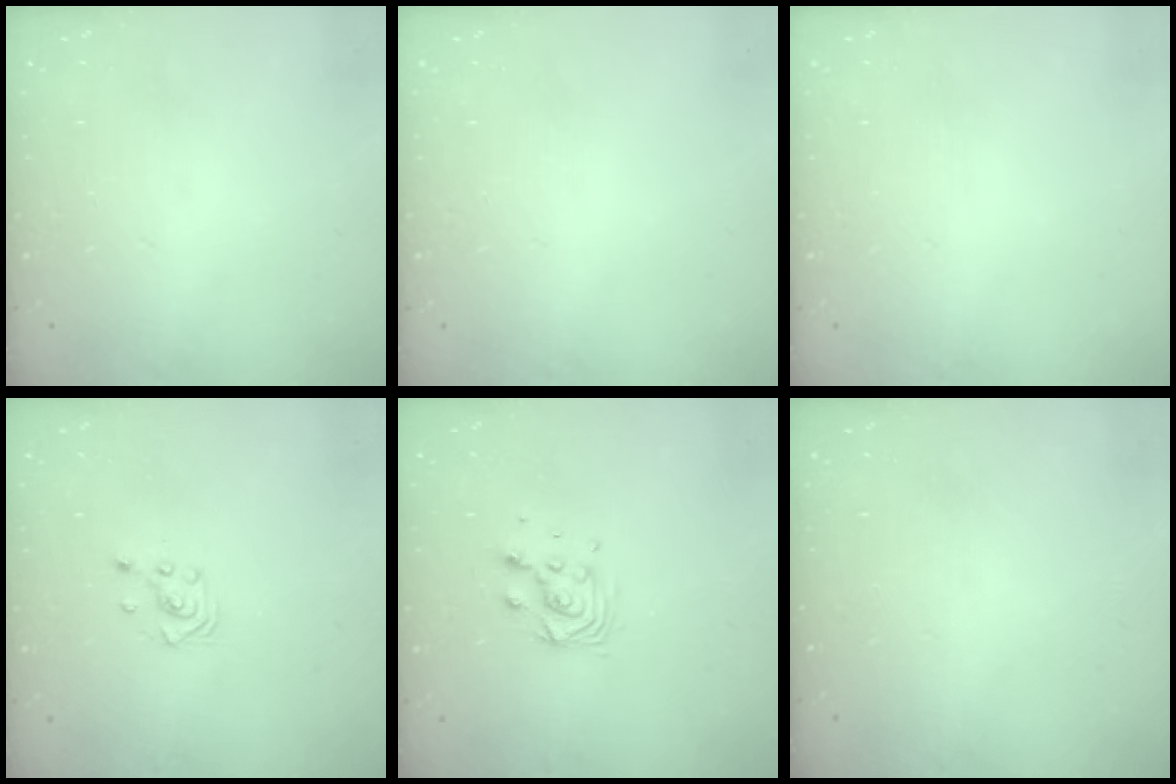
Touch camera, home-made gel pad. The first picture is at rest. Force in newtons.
{"total": 0.0}
{"total": 0.0}
{"total": 2.8, "press": 2.8, "slide": 0.3}
{"total": 7.0, "press": 7.0, "slide": 0.5}
{"total": 0.0}